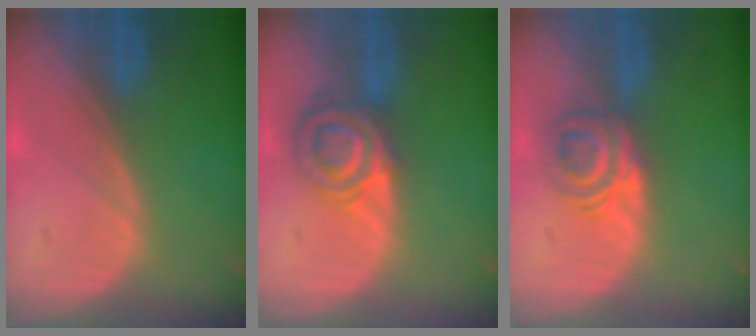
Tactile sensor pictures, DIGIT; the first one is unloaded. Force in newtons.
{"total": 7.2, "press": 6.0, "slide": 3.9}
{"total": 5.9, "press": 4.8, "slide": 3.4}